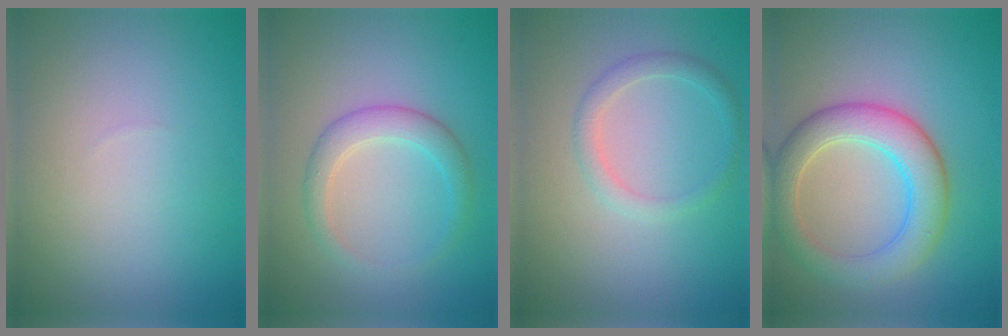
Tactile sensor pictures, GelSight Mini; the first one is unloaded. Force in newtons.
{"total": 2.7, "press": 2.7, "slide": 0.1}
{"total": 1.9, "press": 1.9, "slide": 0.1}
{"total": 5.7, "press": 5.7, "slide": 0.6}